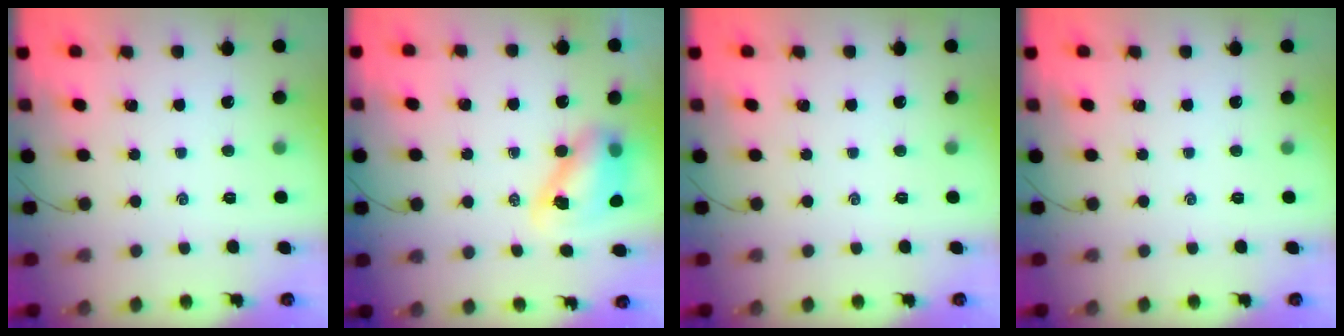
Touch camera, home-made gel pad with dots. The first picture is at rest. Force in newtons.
{"total": 8.6, "press": 8.4, "slide": 2.1}
{"total": 0.0}
{"total": 0.0}